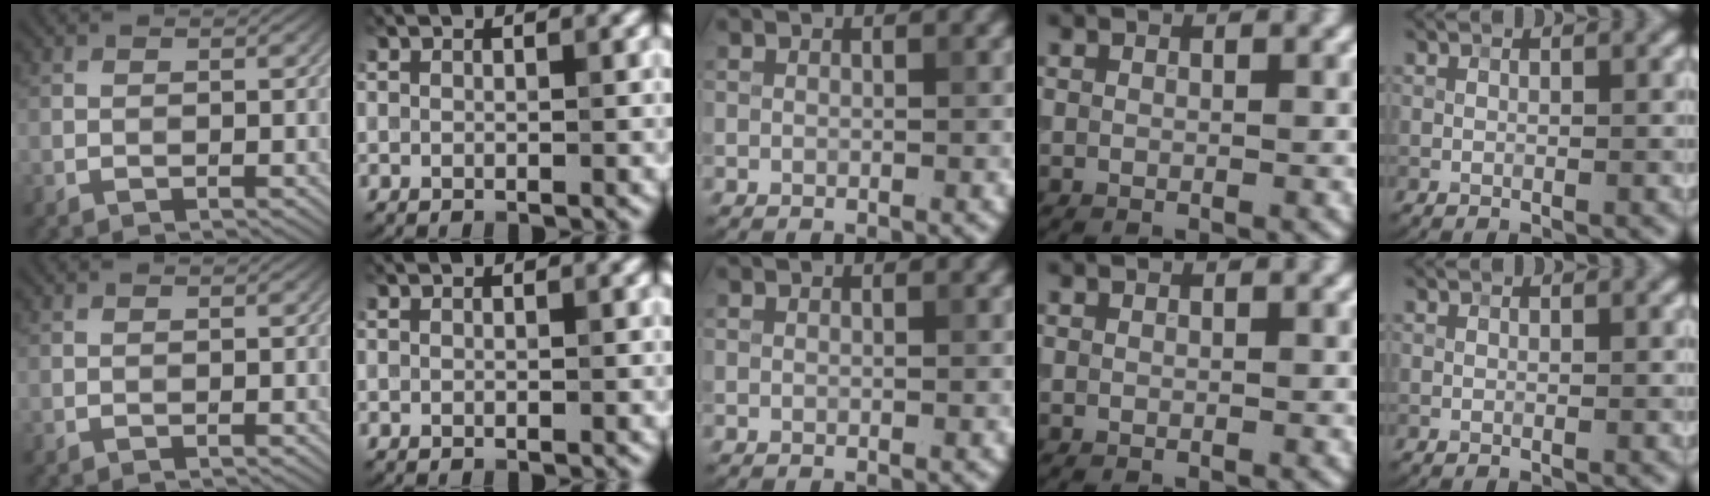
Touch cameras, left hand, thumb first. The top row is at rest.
{}